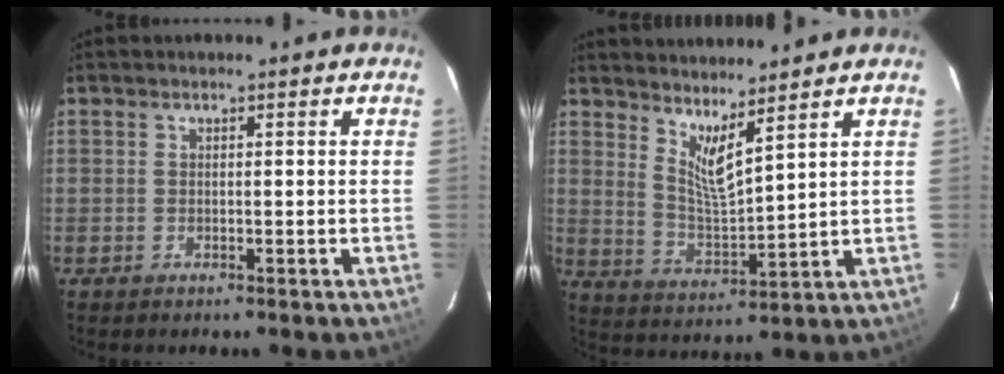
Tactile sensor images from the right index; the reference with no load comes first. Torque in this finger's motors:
{"motor_torque": [-0.09, 0.40, 0.12, 0.02]}